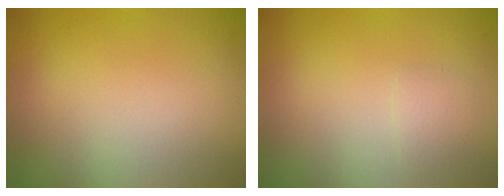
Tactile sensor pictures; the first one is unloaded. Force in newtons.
{"total": 1.0, "press": 1.0, "slide": 0.1}